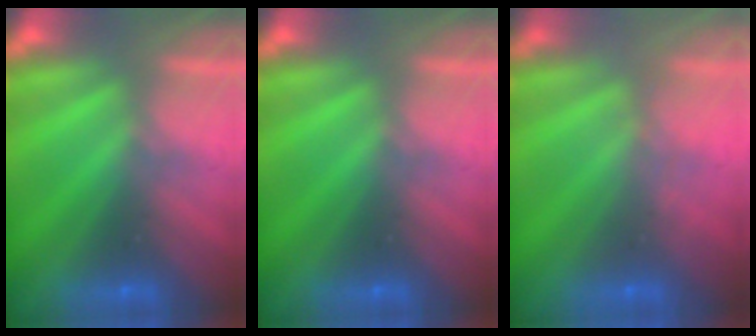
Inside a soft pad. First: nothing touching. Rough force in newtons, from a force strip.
{"total": 0.0}
{"total": 1.8}